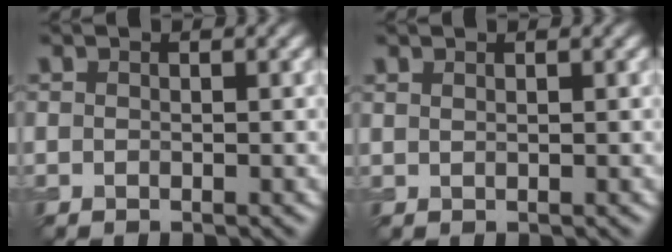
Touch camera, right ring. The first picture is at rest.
{"total": 0.7, "force": [0.6, 0.2, 0.3], "torque": [-0.004, 0.000, 0.008]}